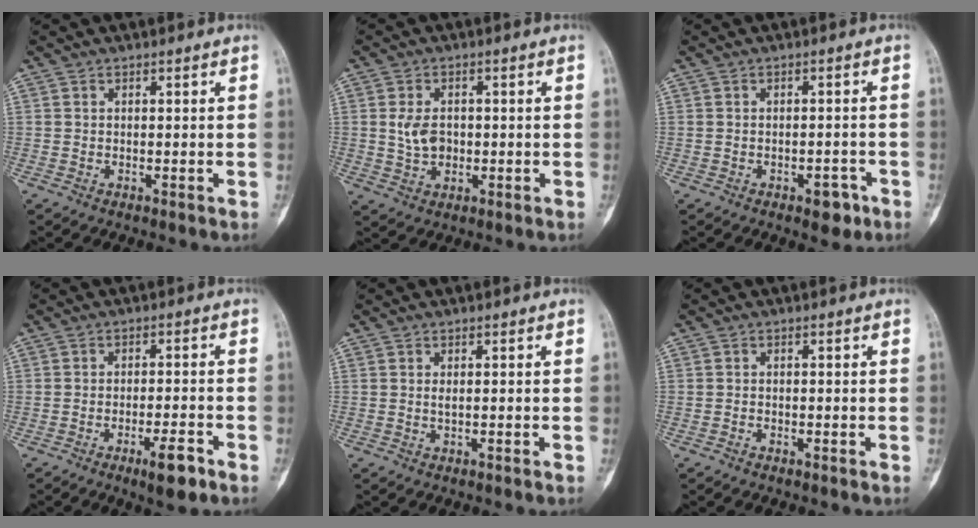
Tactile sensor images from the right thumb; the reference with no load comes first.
{"total": 5.1, "force": [0.2, 3.7, 3.6], "torque": [-0.057, 0.000, 0.008]}
{"total": 3.7, "force": [-2.0, 2.0, 2.4], "torque": [-0.012, 0.013, -0.023]}
{"total": 5.6, "force": [-3.3, 1.2, 4.4], "torque": [-0.066, 0.012, -0.049]}
{"total": 0.6, "force": [0.0, 0.1, 0.6], "torque": [-0.010, 0.000, 0.000]}
{"total": 0.6, "force": [-0.5, 0.2, 0.2], "torque": [-0.005, 0.004, -0.010]}